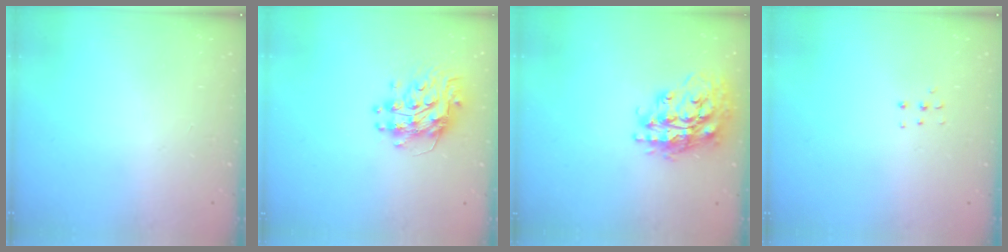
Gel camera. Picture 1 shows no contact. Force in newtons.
{"total": 11.5, "press": 11.5, "slide": 1.0}
{"total": 21.2, "press": 21.1, "slide": 2.1}
{"total": 4.0, "press": 4.0, "slide": 0.5}